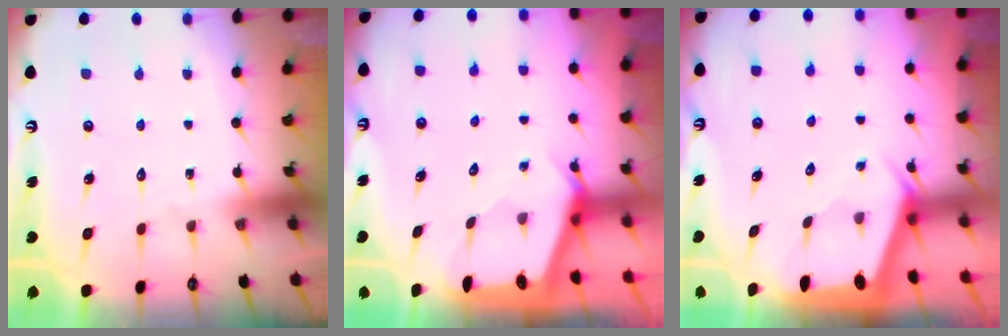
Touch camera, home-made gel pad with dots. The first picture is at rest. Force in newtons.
{"total": 2.3, "press": 2.3, "slide": 0.3}
{"total": 1.9, "press": 1.8, "slide": 0.3}